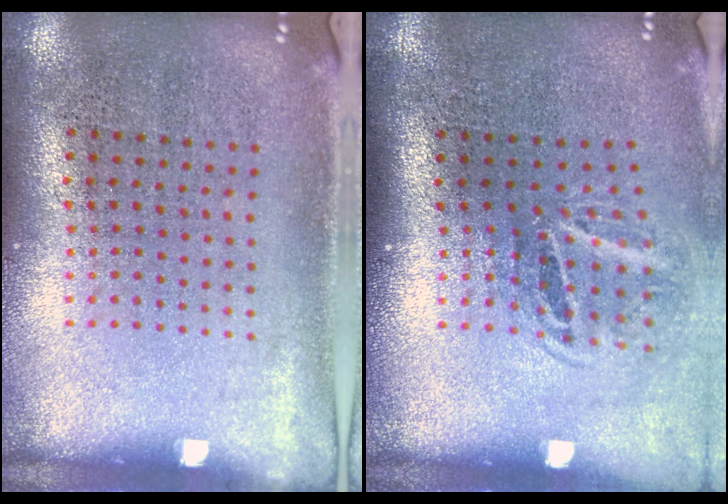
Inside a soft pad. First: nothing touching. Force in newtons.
{"total": 1.9, "press": 1.2, "slide": 1.5}